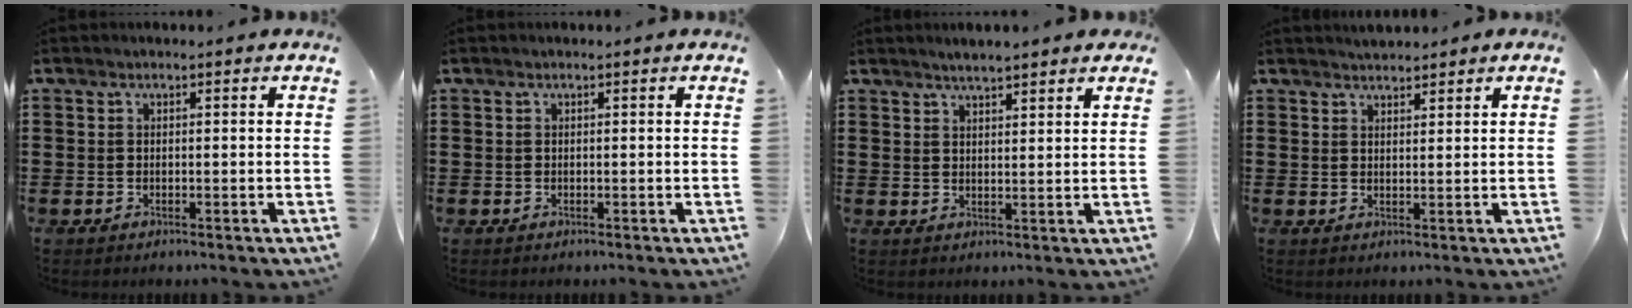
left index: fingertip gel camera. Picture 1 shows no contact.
{"total": 0.0}
{"total": 2.8, "force": [2.5, 0.2, 1.1], "torque": [-0.027, 0.001, 0.046]}
{"total": 1.8, "force": [1.7, 0.4, -0.2], "torque": [-0.001, 0.005, 0.035]}